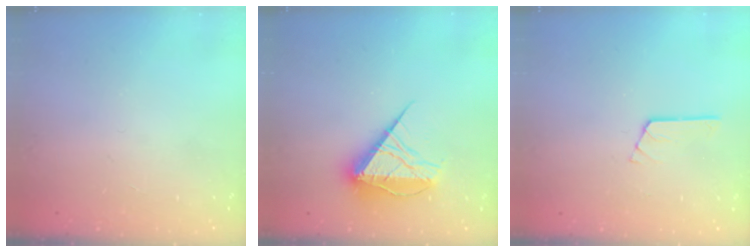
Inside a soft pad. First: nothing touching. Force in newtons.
{"total": 14.9, "press": 14.9, "slide": 0.5}
{"total": 2.3, "press": 2.3, "slide": 0.3}